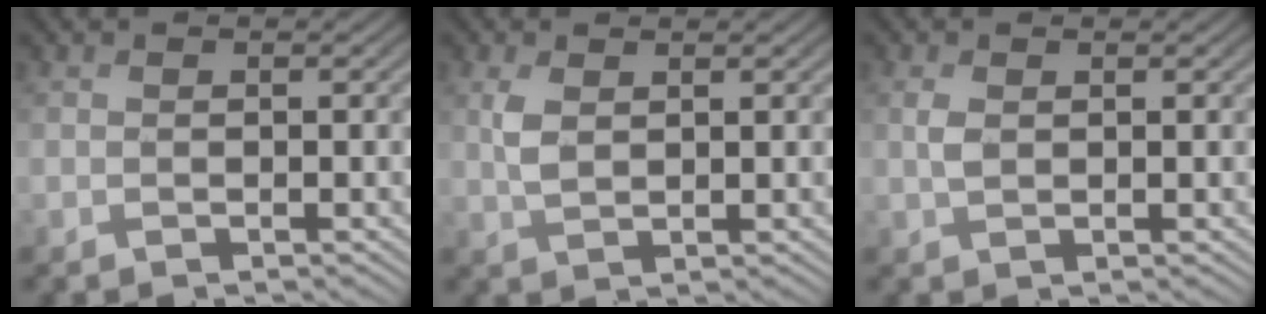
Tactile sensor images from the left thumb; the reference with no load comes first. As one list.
[{"total": 2.4, "force": [1.6, 0.7, 1.7], "torque": [-0.044, 0.006, 0.033]}, {"total": 1.6, "force": [1.0, 0.5, 1.1], "torque": [-0.028, 0.008, 0.021]}]